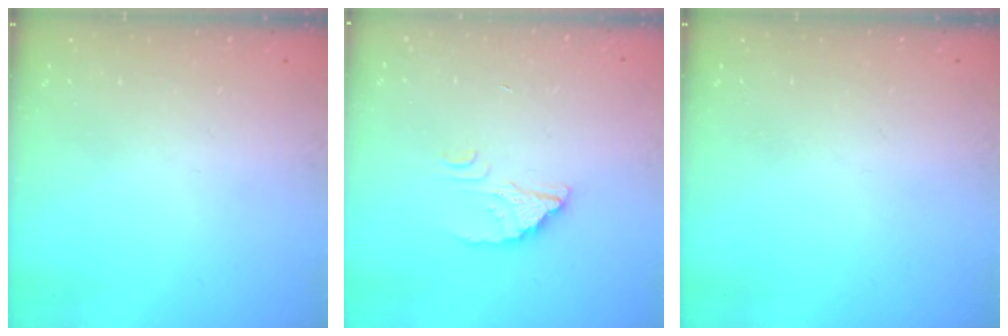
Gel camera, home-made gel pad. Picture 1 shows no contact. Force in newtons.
{"total": 2.4, "press": 2.4, "slide": 0.0}
{"total": 0.0}